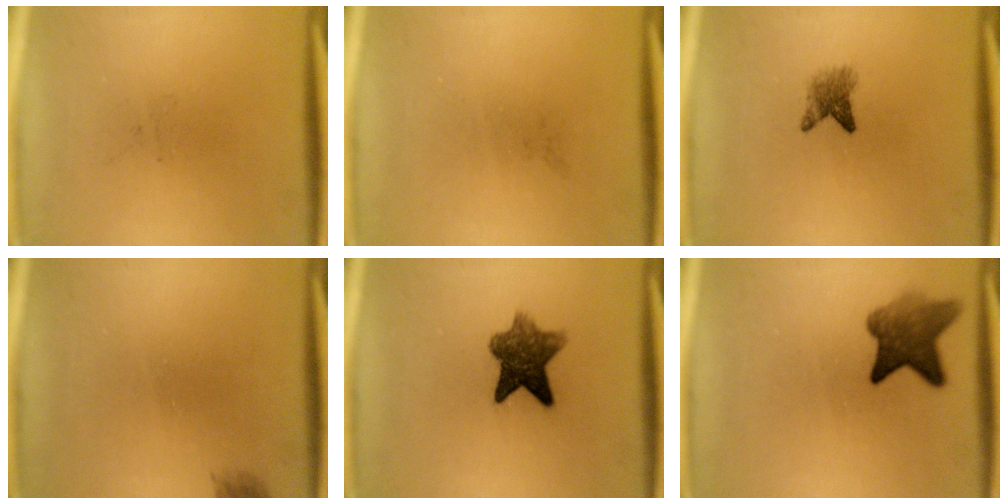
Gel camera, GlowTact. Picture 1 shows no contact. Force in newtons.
{"total": 0.0}
{"total": 2.7}
{"total": 1.1}
{"total": 8.0}
{"total": 6.5}